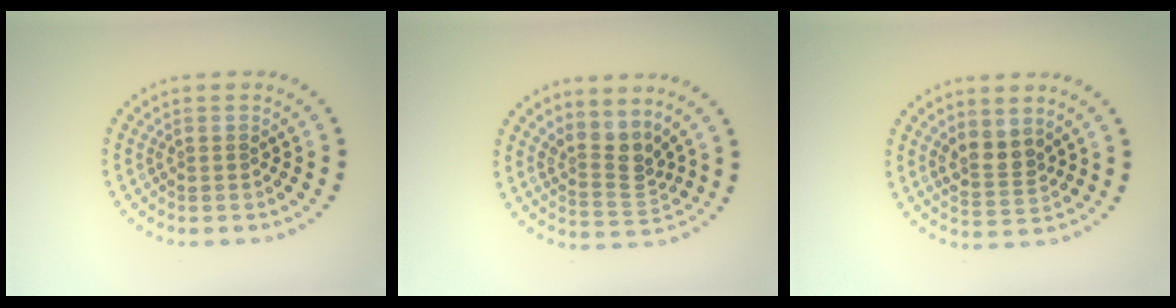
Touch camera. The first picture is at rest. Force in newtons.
{"total": 3.0, "press": 2.1, "slide": 2.1}
{"total": 2.4, "press": 2.1, "slide": 1.2}